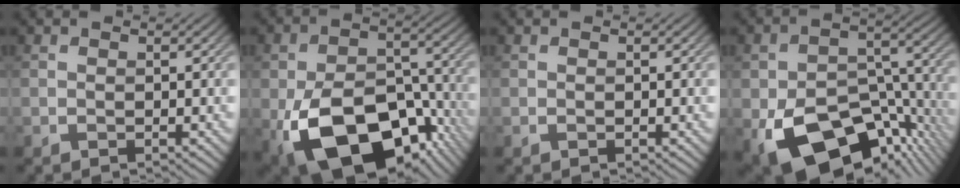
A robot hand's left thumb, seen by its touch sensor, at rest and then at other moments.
{"total": 18.7, "force": [-8.1, 11.1, 12.6], "torque": [-0.218, -0.046, -0.117]}
{"total": 0.0}
{"total": 16.3, "force": [-8.4, 9.4, 10.4], "torque": [-0.173, -0.045, -0.134]}